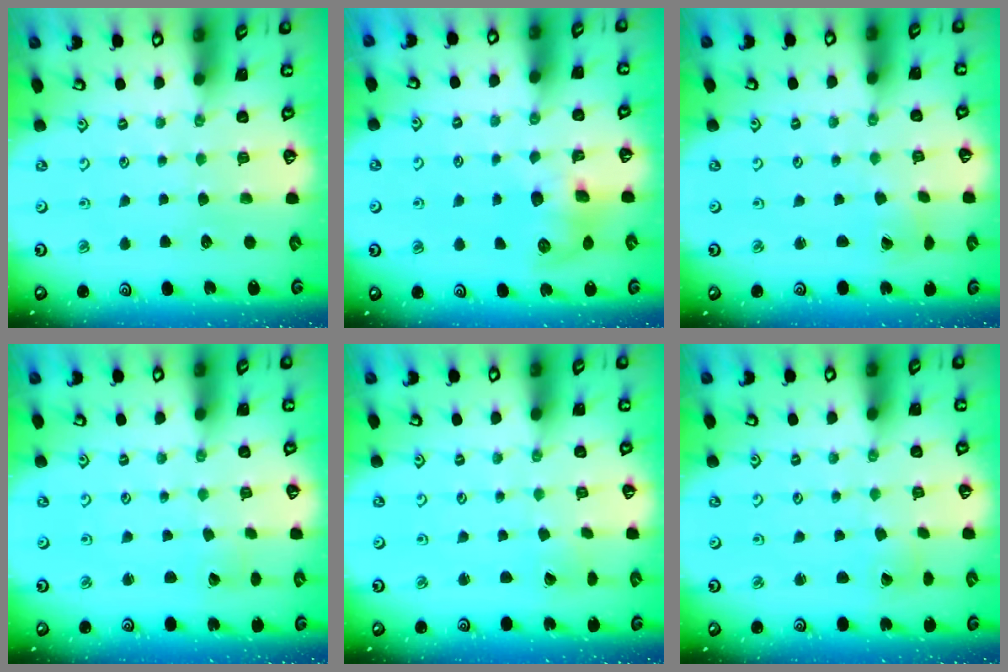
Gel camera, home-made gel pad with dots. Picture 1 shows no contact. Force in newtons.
{"total": 8.4, "press": 8.4, "slide": 0.4}
{"total": 1.2, "press": 1.1, "slide": 0.4}
{"total": 0.0}
{"total": 0.0}
{"total": 0.5, "press": 0.5, "slide": 0.0}